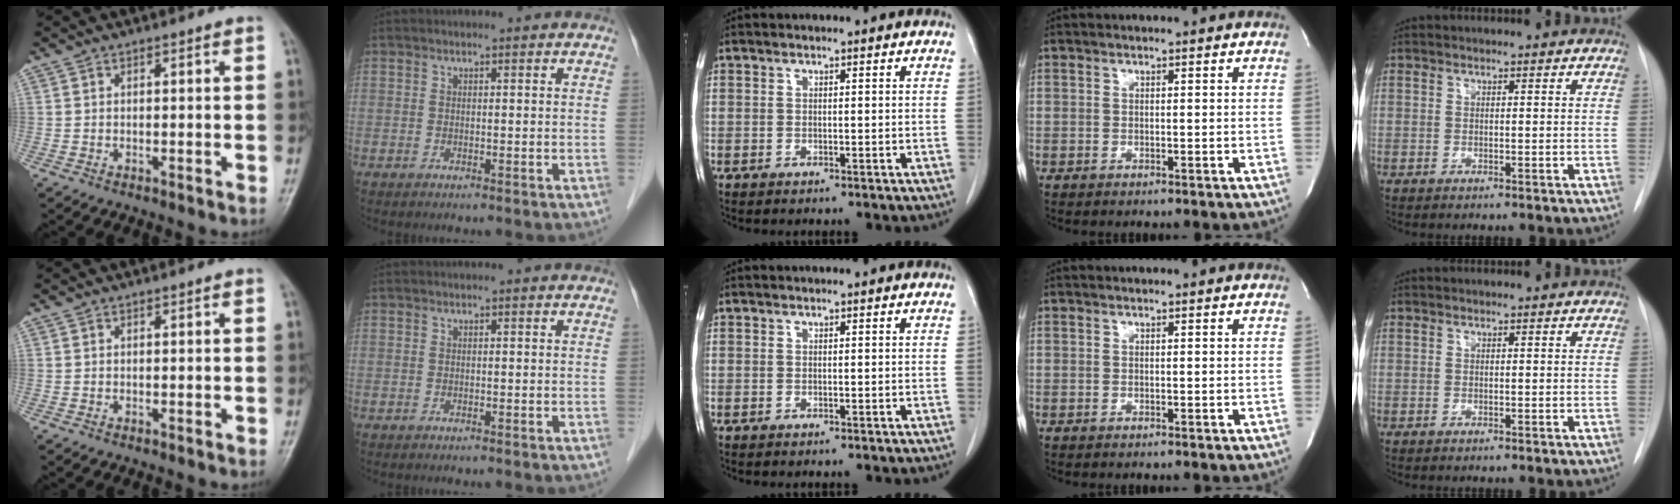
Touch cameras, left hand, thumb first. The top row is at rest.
{}